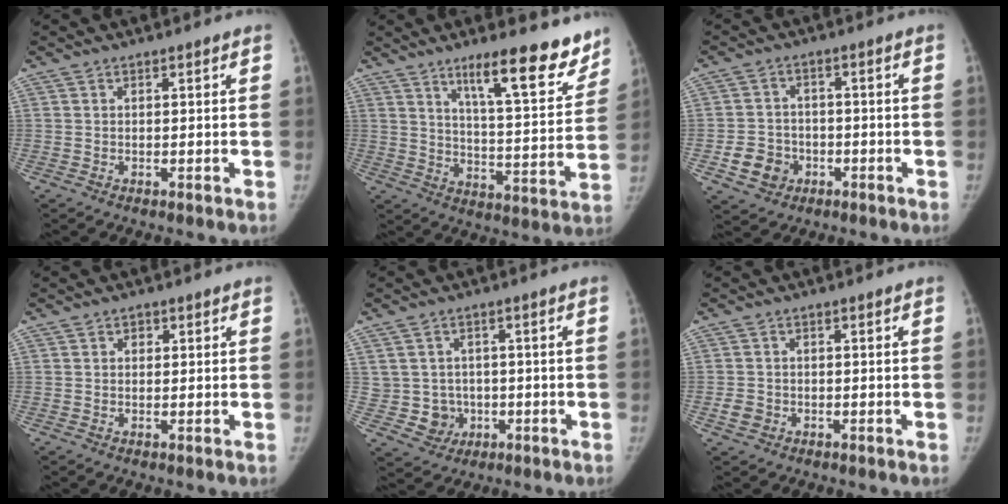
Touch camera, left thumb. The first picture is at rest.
{"total": 17.4, "force": [11.9, 4.3, 12.0], "torque": [-0.125, -0.076, 0.181]}
{"total": 6.7, "force": [-2.6, 5.8, 2.3], "torque": [-0.018, 0.019, -0.039]}
{"total": 1.3, "force": [0.4, 1.1, 0.6], "torque": [0.003, 0.002, 0.001]}
{"total": 6.0, "force": [-0.4, 5.9, 1.2], "torque": [0.010, 0.010, 0.003]}
{"total": 2.6, "force": [-1.0, 2.2, 1.0], "torque": [-0.012, 0.009, -0.016]}